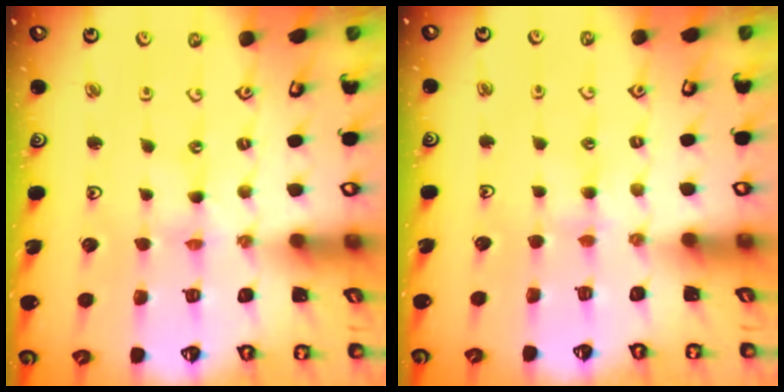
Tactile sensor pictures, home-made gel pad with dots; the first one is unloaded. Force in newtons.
{"total": 2.9, "press": 2.8, "slide": 0.6}